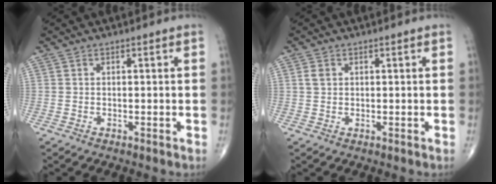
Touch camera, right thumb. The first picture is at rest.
{"total": 1.6, "force": [0.5, 1.3, 0.9], "torque": [-0.017, 0.002, 0.011]}